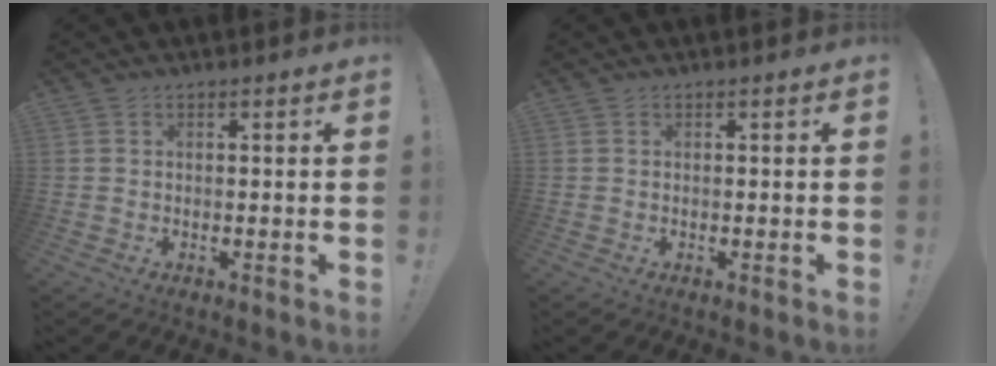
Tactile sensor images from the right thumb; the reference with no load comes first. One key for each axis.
{"total": 0.0}